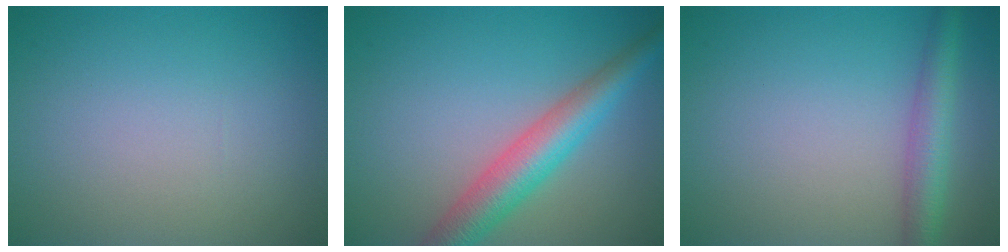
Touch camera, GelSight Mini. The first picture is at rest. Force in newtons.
{"total": 5.4, "press": 5.4, "slide": 0.2}
{"total": 3.5, "press": 3.5, "slide": 0.1}